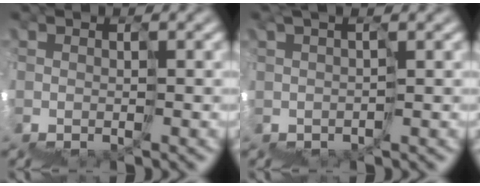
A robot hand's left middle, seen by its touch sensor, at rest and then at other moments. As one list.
[{"total": 1.4, "force": [1.2, 0.0, 0.6], "torque": [-0.024, 0.010, 0.019]}]